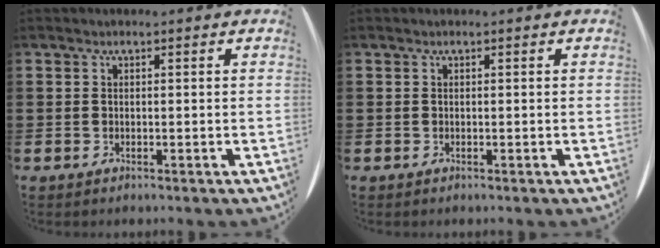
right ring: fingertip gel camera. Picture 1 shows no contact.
{"total": 0.0}